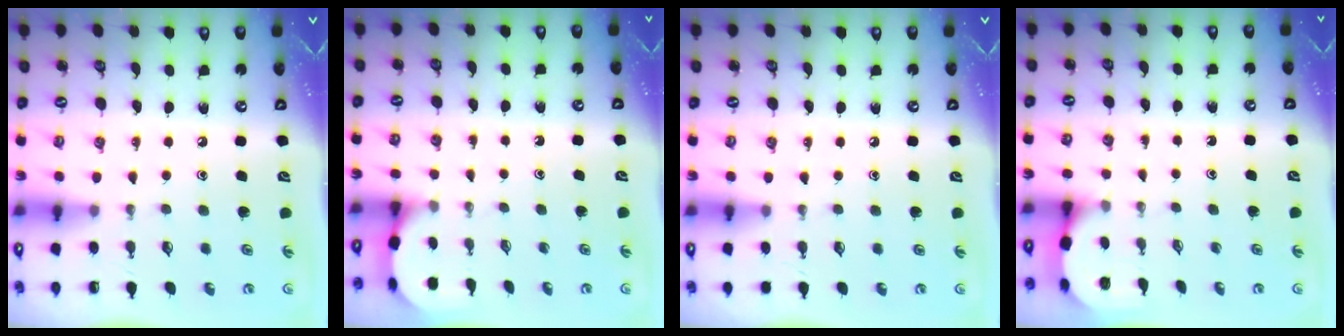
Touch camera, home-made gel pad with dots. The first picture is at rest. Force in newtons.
{"total": 1.9, "press": 1.9, "slide": 0.2}
{"total": 3.6, "press": 3.5, "slide": 0.6}
{"total": 2.6, "press": 2.6, "slide": 0.2}